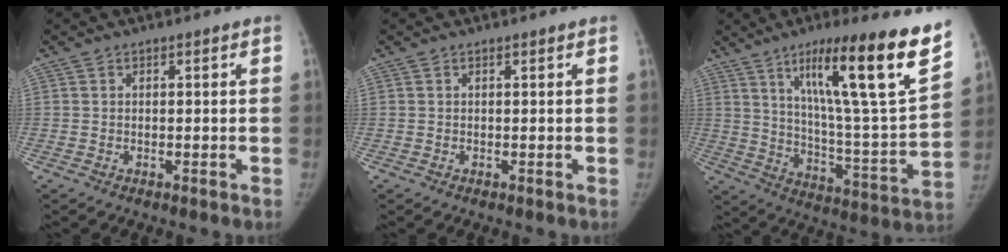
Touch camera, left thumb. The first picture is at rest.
{"total": 0.0}
{"total": 25.5, "force": [14.3, 2.8, 21.0], "torque": [-0.299, -0.052, 0.227]}